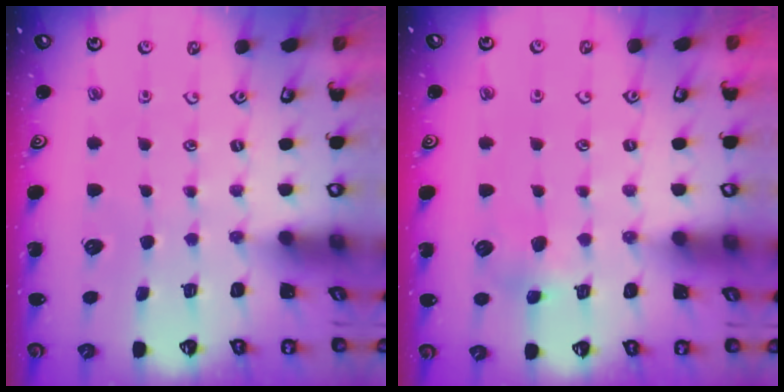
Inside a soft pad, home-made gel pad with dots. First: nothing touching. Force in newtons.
{"total": 5.7, "press": 5.7, "slide": 0.8}